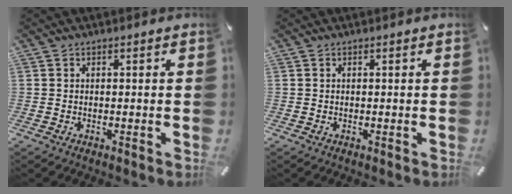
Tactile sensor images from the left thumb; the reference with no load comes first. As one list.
[{"total": 0.0}]